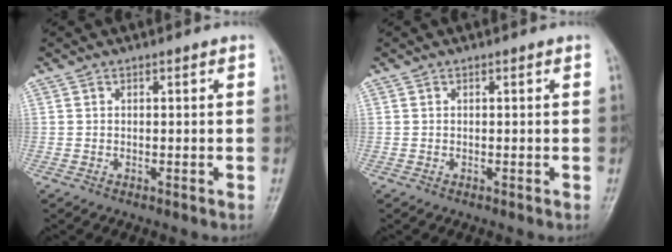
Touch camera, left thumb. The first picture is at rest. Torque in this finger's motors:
{"motor_torque": [0.00, 0.00, 0.00, 0.00, 0.00]}